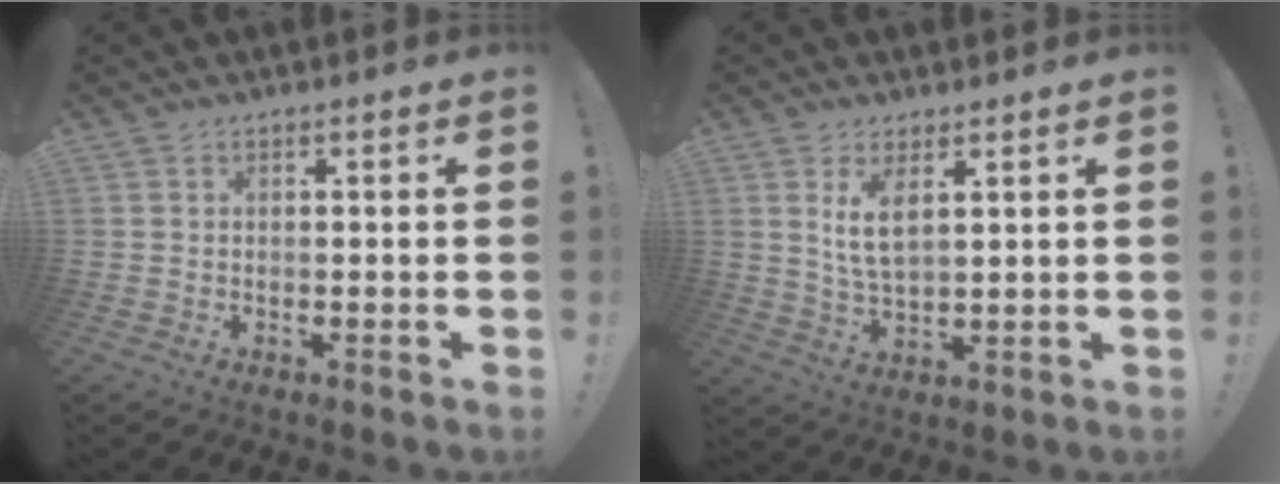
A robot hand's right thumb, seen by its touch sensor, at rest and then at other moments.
{"total": 6.7, "force": [2.9, 2.7, 5.4], "torque": [-0.101, -0.012, 0.049]}